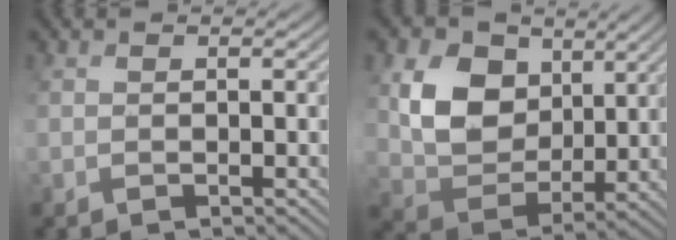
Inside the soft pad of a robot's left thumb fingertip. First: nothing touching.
{"total": 9.2, "force": [4.1, 7.0, 4.4], "torque": [-0.106, -0.002, 0.072]}